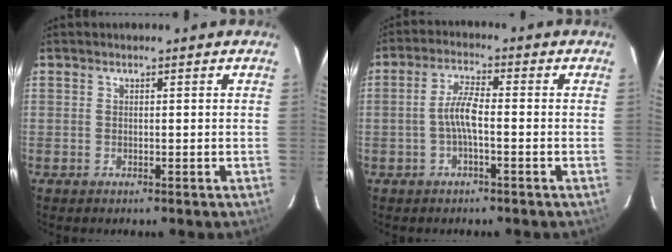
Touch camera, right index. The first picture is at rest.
{"total": 4.5, "force": [-1.2, 0.9, 4.2], "torque": [-0.089, 0.010, -0.025]}